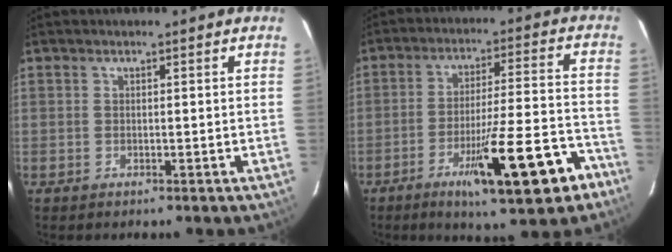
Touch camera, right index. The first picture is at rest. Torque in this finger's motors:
{"motor_torque": [1.10, -1.04, 0.32, 0.14]}